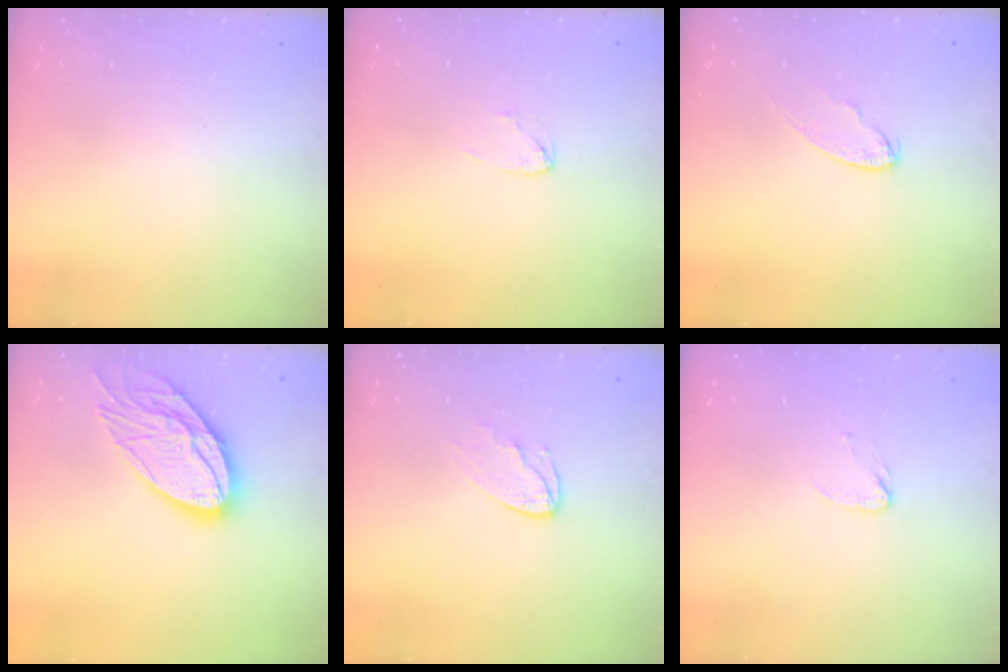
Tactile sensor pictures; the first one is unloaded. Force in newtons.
{"total": 3.0, "press": 3.0, "slide": 0.2}
{"total": 5.9, "press": 5.8, "slide": 0.6}
{"total": 17.0, "press": 16.9, "slide": 1.4}
{"total": 6.0, "press": 6.0, "slide": 0.4}
{"total": 2.7, "press": 2.7, "slide": 0.2}